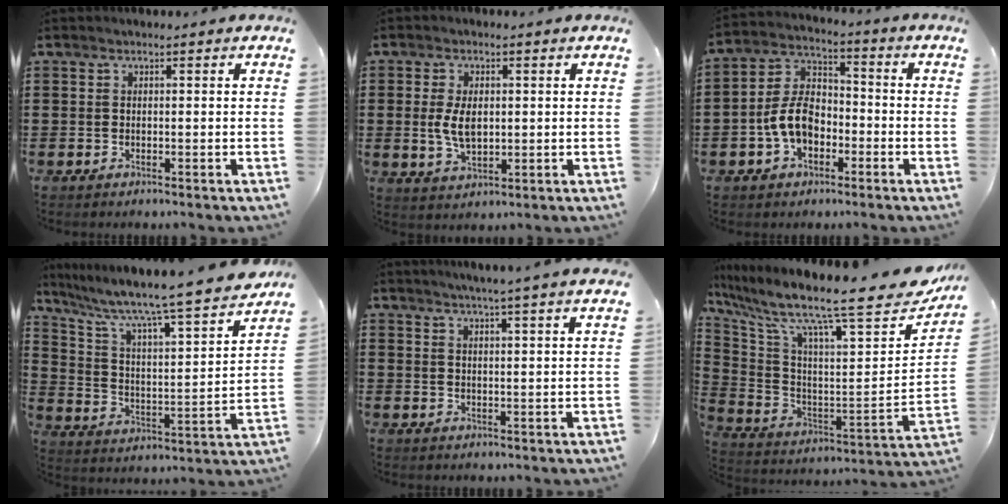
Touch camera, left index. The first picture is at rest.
{"total": 5.5, "force": [0.5, 2.9, 4.6], "torque": [-0.106, 0.004, 0.005]}
{"total": 8.1, "force": [-2.9, 5.2, 5.4], "torque": [-0.137, 0.010, -0.064]}
{"total": 8.4, "force": [7.1, 0.2, 4.5], "torque": [-0.119, -0.062, 0.109]}
{"total": 3.4, "force": [3.1, -1.2, 0.9], "torque": [-0.026, -0.015, 0.052]}
{"total": 10.9, "force": [9.0, 0.4, 6.1], "torque": [-0.130, -0.090, 0.137]}